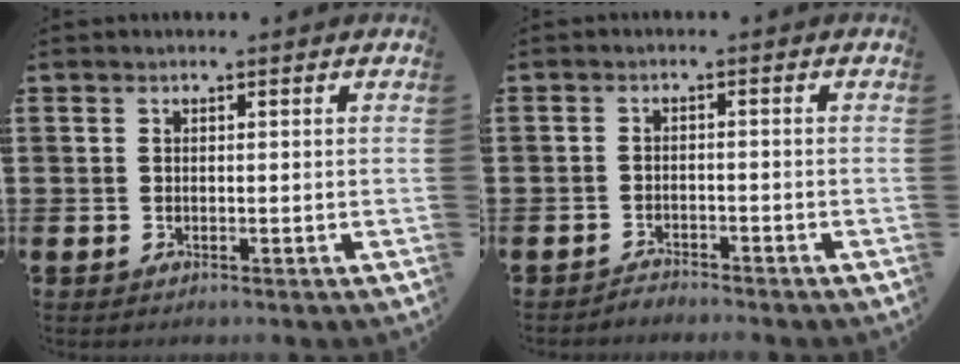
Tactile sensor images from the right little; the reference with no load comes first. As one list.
[{"total": 1.7, "force": [-1.7, -0.1, -0.2], "torque": [-0.001, 0.005, -0.036]}]